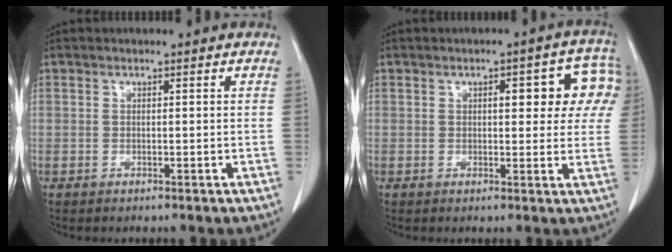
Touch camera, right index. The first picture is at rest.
{"total": 9.2, "force": [2.8, 3.7, 7.9], "torque": [-0.080, 0.025, 0.029]}